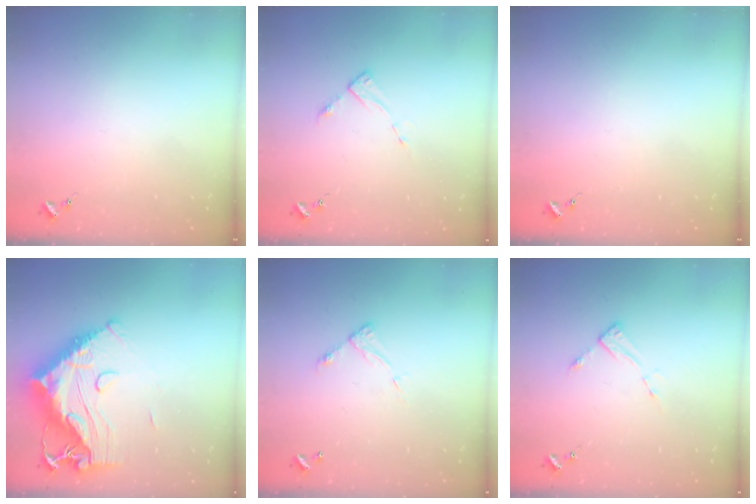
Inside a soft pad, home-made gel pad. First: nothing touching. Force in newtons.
{"total": 2.8, "press": 2.8, "slide": 0.4}
{"total": 0.0}
{"total": 22.9, "press": 22.7, "slide": 2.4}
{"total": 6.4, "press": 6.4, "slide": 0.6}
{"total": 4.4, "press": 4.3, "slide": 0.5}